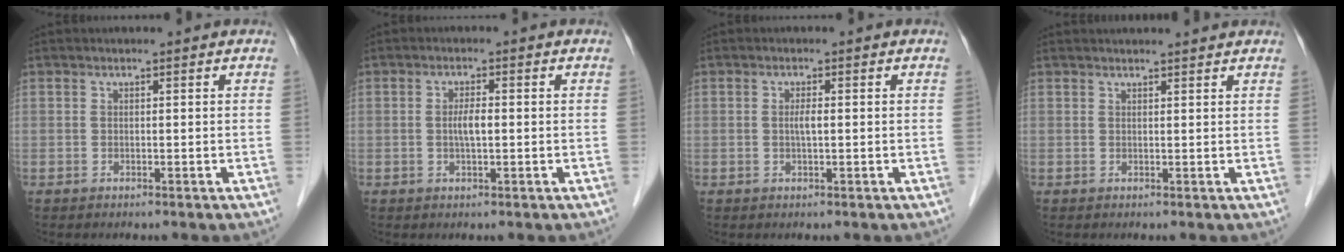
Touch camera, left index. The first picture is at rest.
{"total": 2.5, "force": [-0.1, 0.5, 2.4], "torque": [-0.048, 0.002, -0.003]}
{"total": 1.6, "force": [0.0, 0.2, 1.5], "torque": [-0.031, 0.001, -0.001]}
{"total": 5.6, "force": [5.3, 0.3, 1.6], "torque": [-0.019, 0.026, 0.059]}